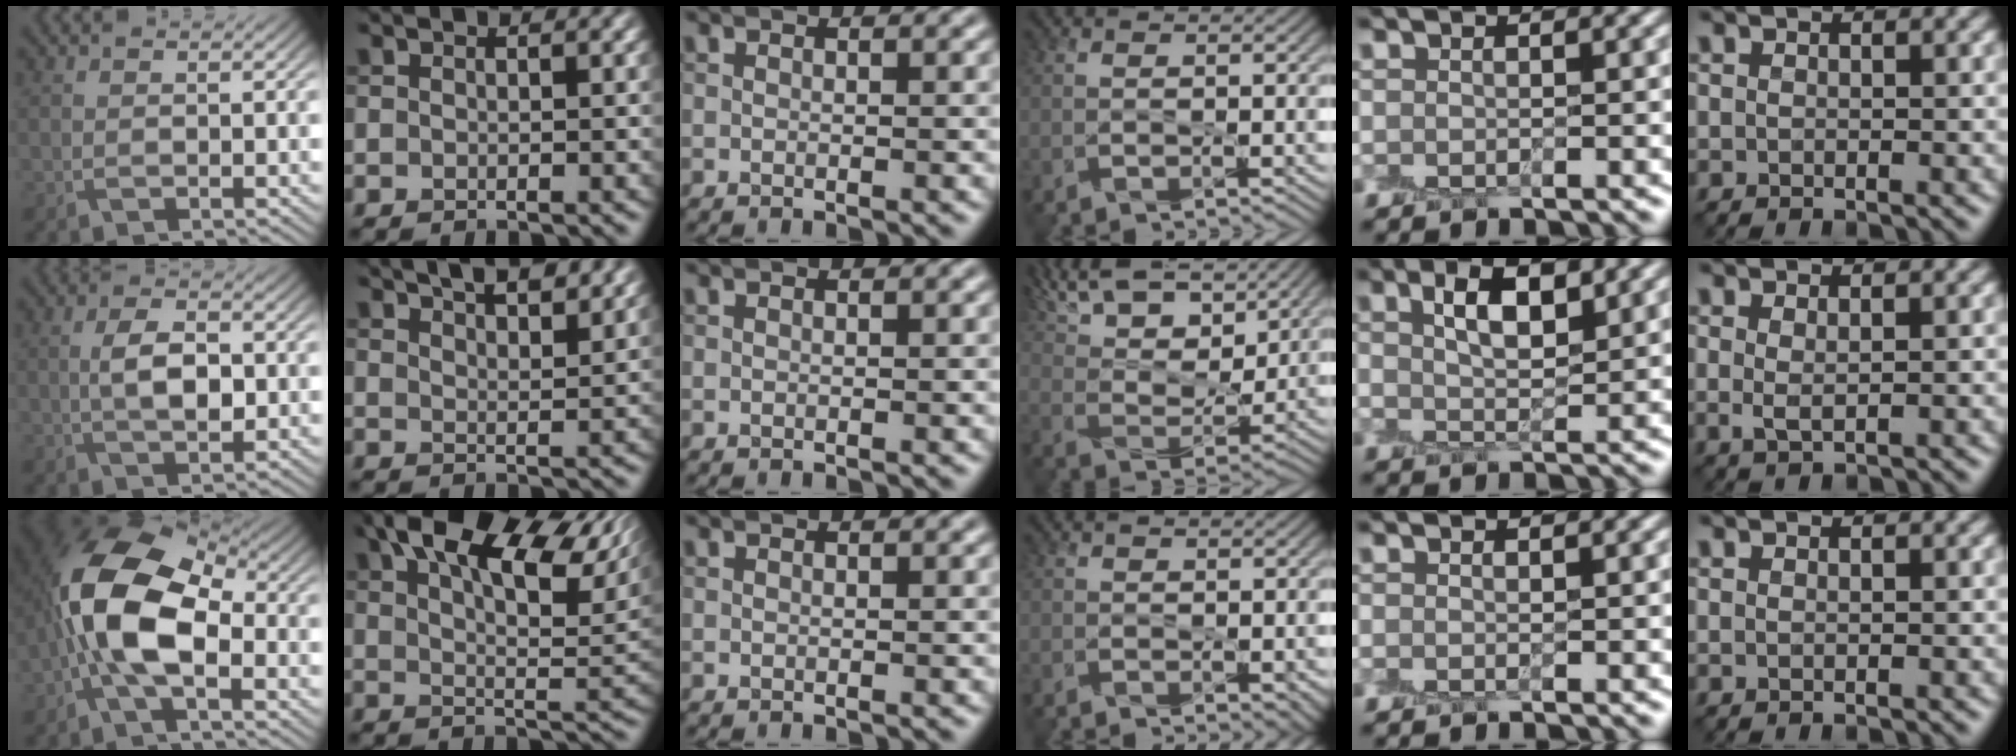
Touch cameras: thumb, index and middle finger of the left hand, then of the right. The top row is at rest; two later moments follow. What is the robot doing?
{"motion": "peel", "object": "shipping label"}